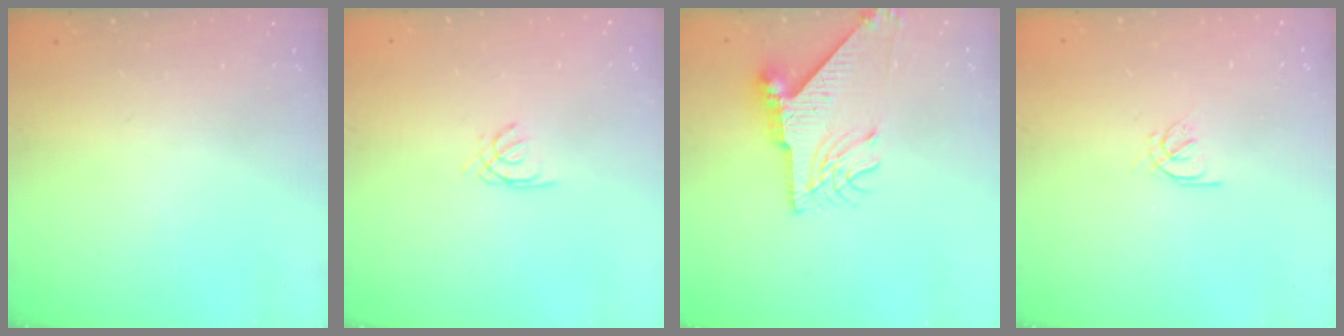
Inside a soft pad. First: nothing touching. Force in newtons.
{"total": 1.5, "press": 1.4, "slide": 0.4}
{"total": 10.4, "press": 10.3, "slide": 1.3}
{"total": 2.6, "press": 2.5, "slide": 0.7}